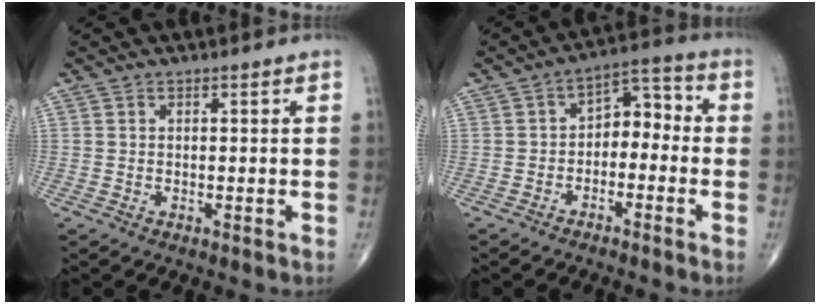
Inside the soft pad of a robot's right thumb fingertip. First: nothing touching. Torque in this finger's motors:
{"motor_torque": [-0.21, 0.42, 0.29, 0.13, 0.09]}